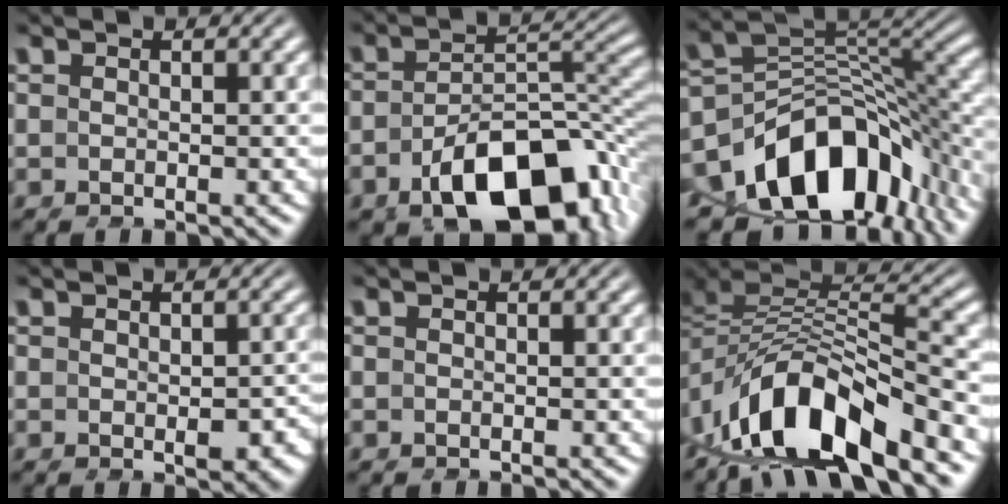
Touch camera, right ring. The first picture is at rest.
{"total": 10.0, "force": [-4.2, 5.2, 7.4], "torque": [-0.087, -0.016, -0.054]}
{"total": 15.3, "force": [-4.3, 10.1, 10.8], "torque": [-0.177, -0.041, -0.048]}
{"total": 2.0, "force": [-0.2, 1.2, 1.6], "torque": [-0.014, -0.004, -0.001]}
{"total": 0.0}
{"total": 10.3, "force": [-2.3, 6.6, 7.5], "torque": [-0.132, -0.021, -0.032]}